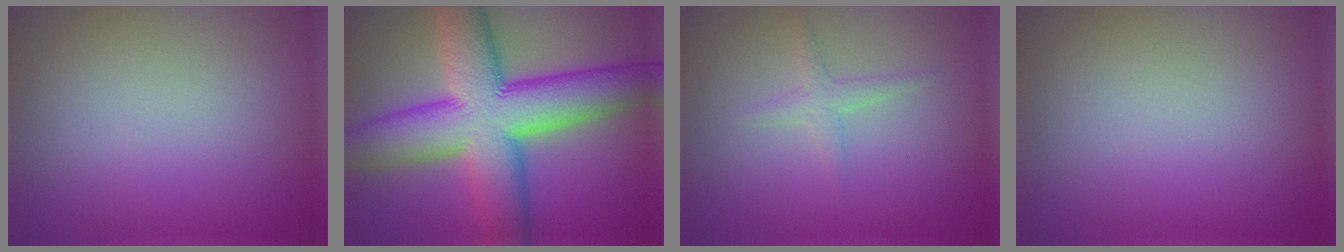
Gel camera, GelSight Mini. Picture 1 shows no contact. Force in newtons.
{"total": 13.9, "press": 13.9, "slide": 0.3}
{"total": 1.5, "press": 1.5, "slide": 0.1}
{"total": 0.0}